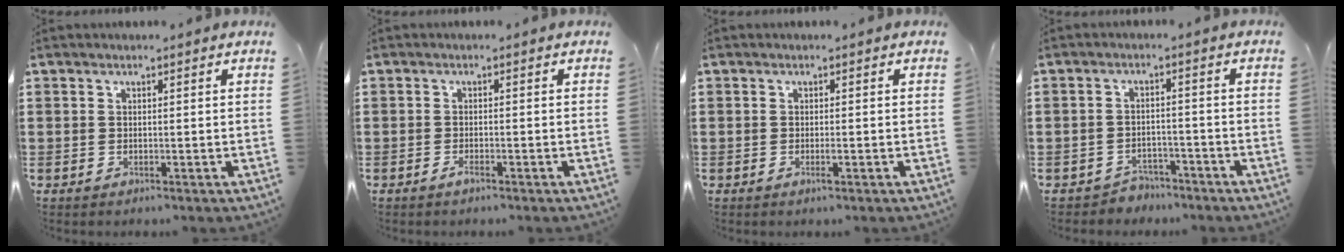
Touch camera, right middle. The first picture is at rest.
{"total": 1.4, "force": [-1.0, 0.3, 0.9], "torque": [-0.025, -0.005, -0.020]}
{"total": 1.3, "force": [-0.4, 0.3, 1.2], "torque": [-0.023, -0.003, -0.007]}
{"total": 2.7, "force": [-2.6, 0.5, -0.3], "torque": [-0.006, 0.001, -0.058]}